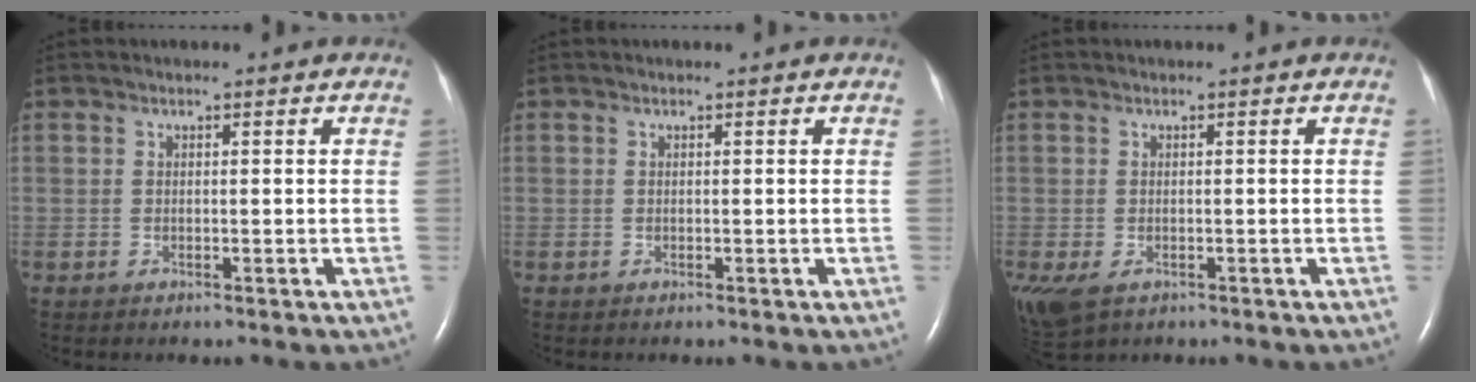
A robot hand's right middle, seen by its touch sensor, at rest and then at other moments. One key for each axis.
{"total": 0.0}
{"total": 6.8, "fx": -3.3, "fy": 4.4, "fz": 4.0, "tx": -0.104, "ty": -0.015, "tz": -0.051}